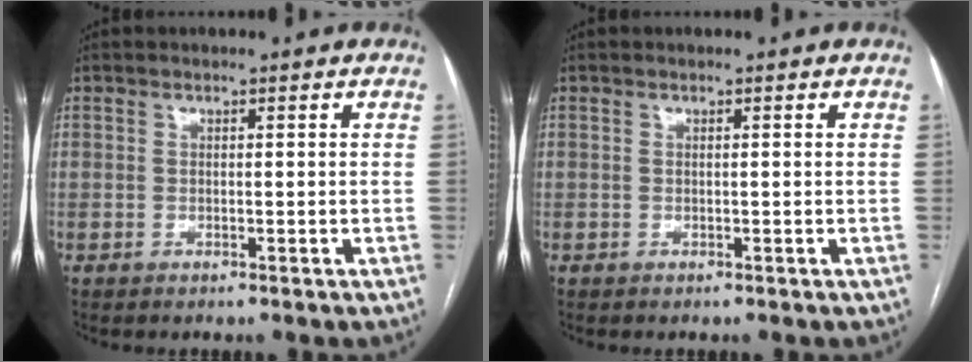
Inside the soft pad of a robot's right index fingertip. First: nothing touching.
{"total": 0.0}